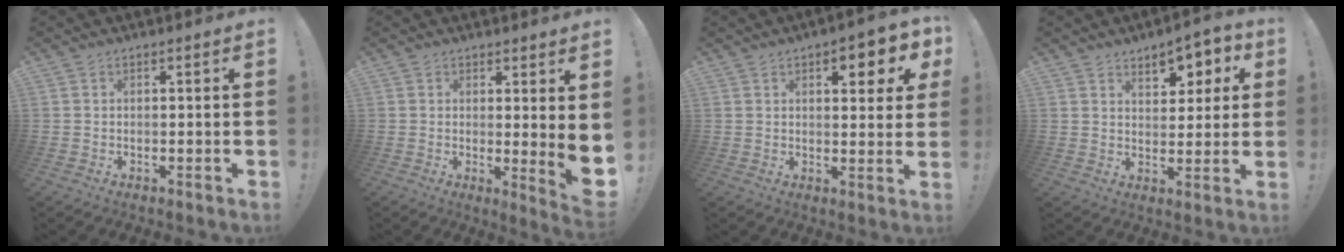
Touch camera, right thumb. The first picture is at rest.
{"total": 5.3, "force": [1.5, 0.1, 5.1], "torque": [-0.055, -0.034, 0.029]}
{"total": 7.5, "force": [3.6, 2.7, 6.0], "torque": [-0.063, -0.018, 0.052]}
{"total": 7.9, "force": [4.7, 4.8, 4.3], "torque": [-0.038, -0.033, 0.080]}